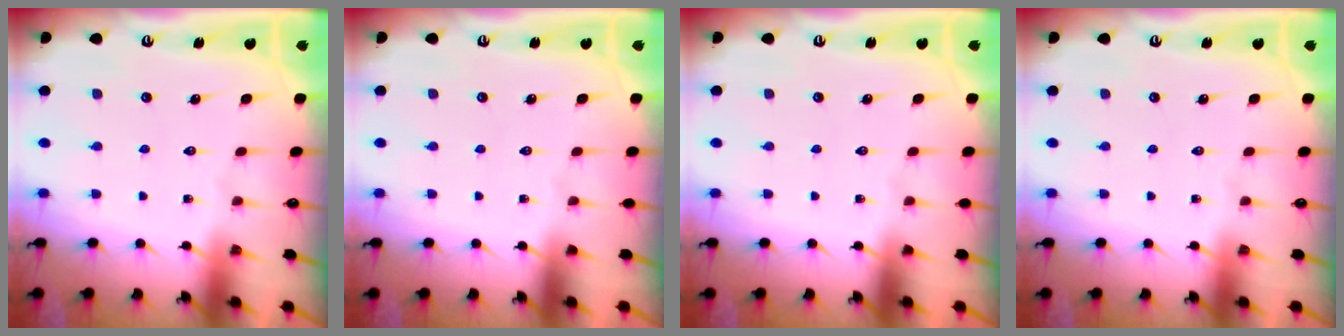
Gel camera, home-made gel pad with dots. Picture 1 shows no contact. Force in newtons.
{"total": 0.0}
{"total": 0.0}
{"total": 0.0}